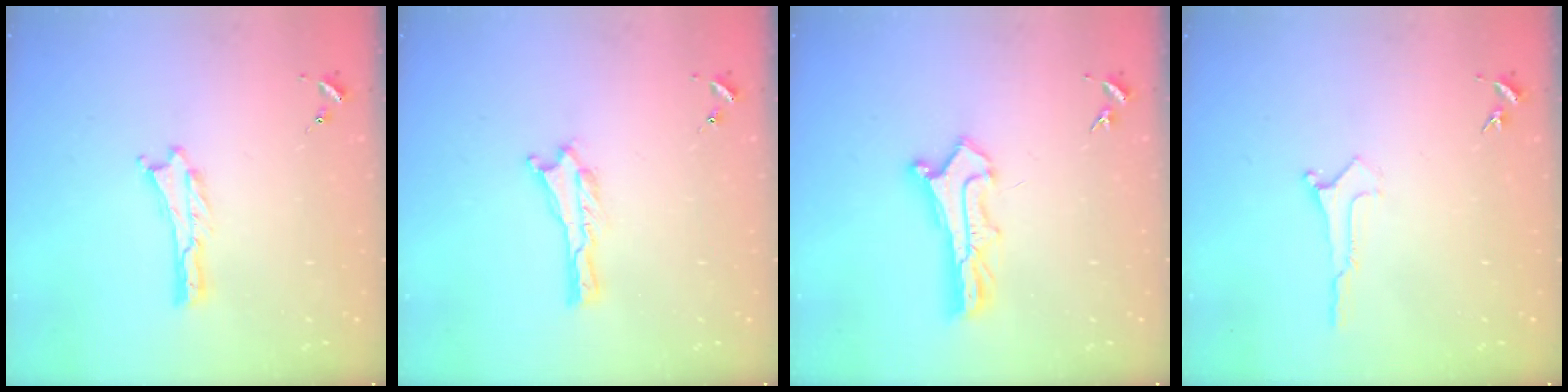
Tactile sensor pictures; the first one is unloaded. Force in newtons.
{"total": 0.0}
{"total": 2.6, "press": 2.6, "slide": 0.2}
{"total": 0.0}